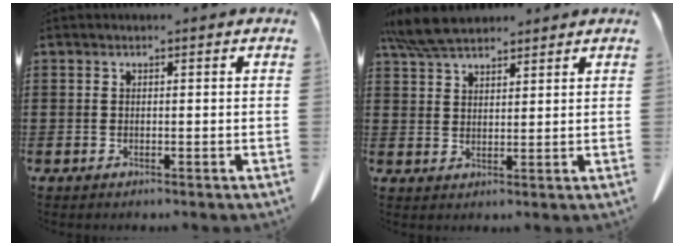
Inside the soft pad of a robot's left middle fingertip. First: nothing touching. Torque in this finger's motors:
{"motor_torque": [0.57, 0.38, 0.07, 0.03]}